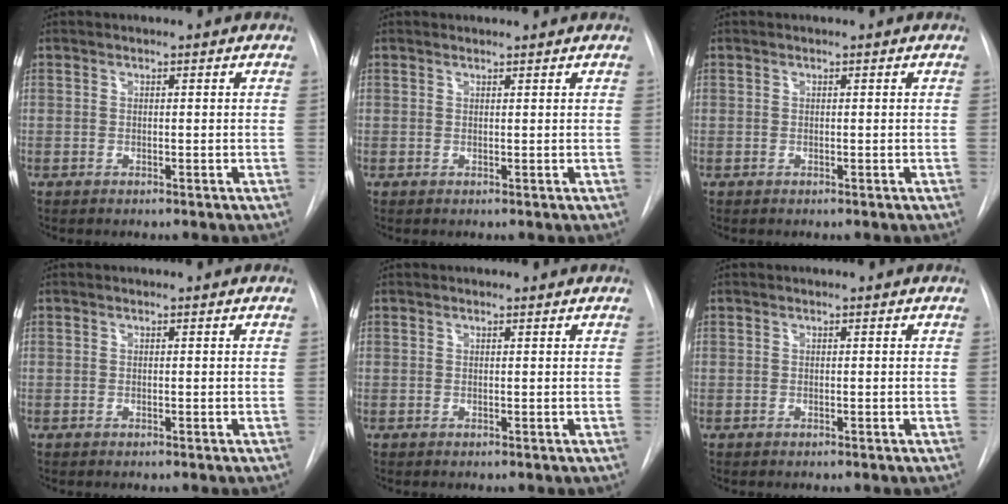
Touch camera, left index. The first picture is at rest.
{"total": 1.3, "force": [1.2, 0.1, 0.0], "torque": [-0.009, 0.008, 0.020]}
{"total": 0.0}
{"total": 0.0}
{"total": 0.6, "force": [0.6, 0.1, 0.0], "torque": [-0.006, 0.003, 0.010]}
{"total": 0.0}